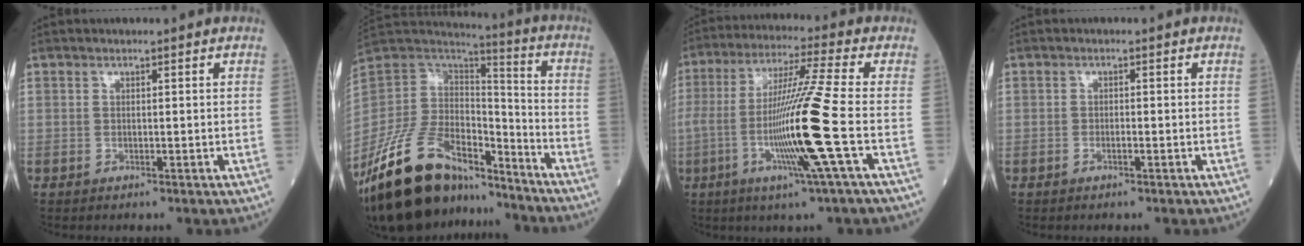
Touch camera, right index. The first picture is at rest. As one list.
[{"total": 23.1, "force": [-17.5, 9.5, 11.7], "torque": [-0.270, 0.009, -0.313]}, {"total": 14.6, "force": [-3.5, -2.3, 14.0], "torque": [-0.274, -0.012, -0.072]}, {"total": 0.6, "force": [-0.4, 0.1, 0.5], "torque": [-0.014, 0.000, -0.007]}]